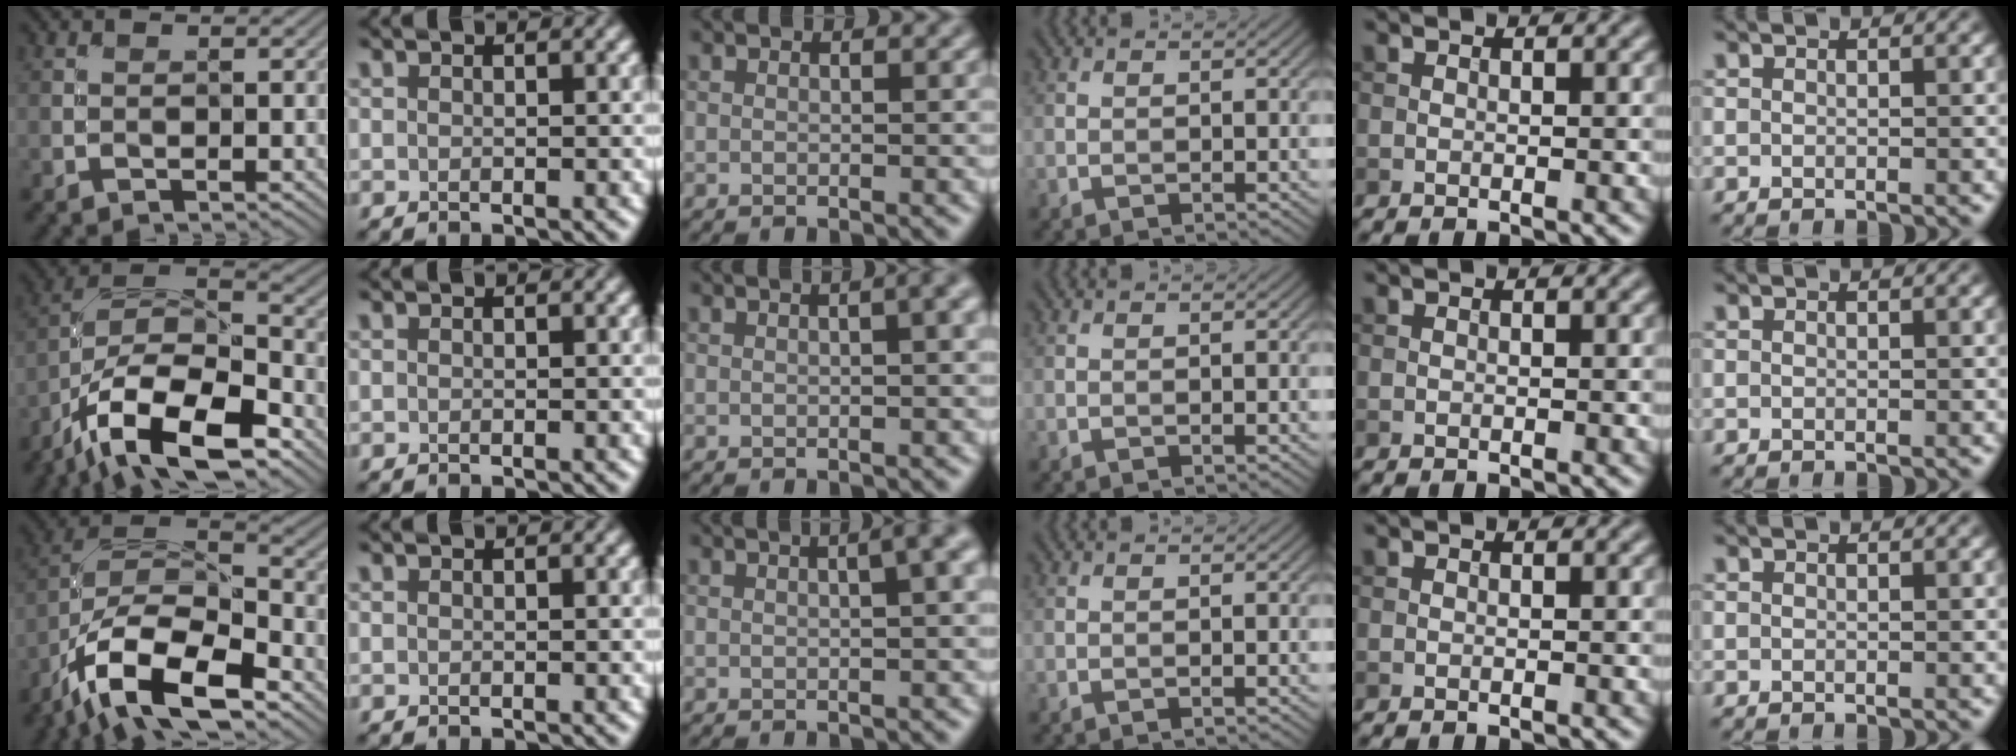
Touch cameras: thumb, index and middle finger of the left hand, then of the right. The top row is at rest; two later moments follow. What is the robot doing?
{"motion": "screw", "object": "medicine bottle"}